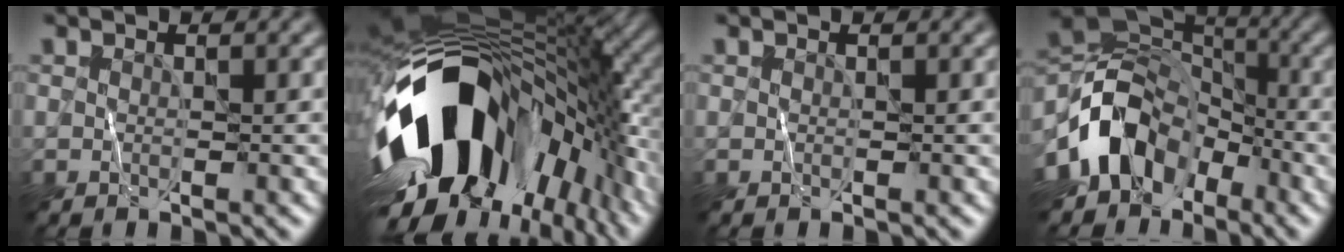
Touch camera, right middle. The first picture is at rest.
{"total": 17.4, "force": [-4.9, 10.2, 13.3], "torque": [-0.231, -0.019, -0.078]}
{"total": 0.0}
{"total": 10.1, "force": [-4.8, 7.1, 5.4], "torque": [-0.088, 0.008, -0.105]}